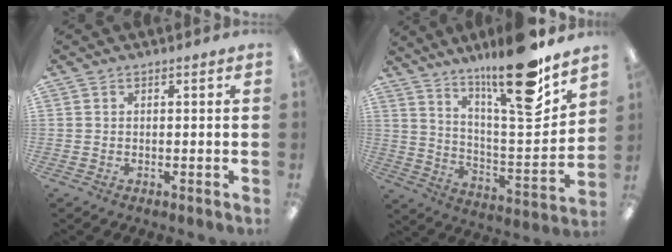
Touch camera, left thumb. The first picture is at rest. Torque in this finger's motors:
{"motor_torque": [0.37, 0.38, 1.57, -1.20, 0.18]}